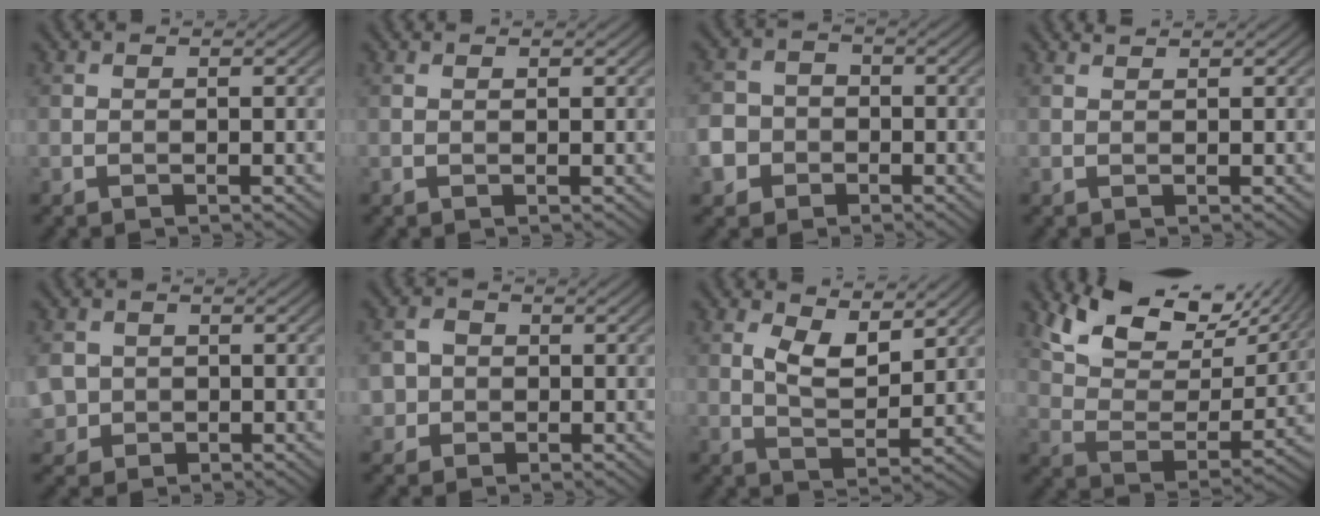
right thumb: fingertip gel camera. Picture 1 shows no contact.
{"total": 0.0}
{"total": 5.5, "force": [-2.5, 4.6, 1.7], "torque": [-0.043, -0.009, -0.063]}
{"total": 0.5, "force": [0.5, -0.1, 0.1], "torque": [-0.006, 0.001, 0.011]}
{"total": 4.1, "force": [-0.4, 3.8, 1.5], "torque": [-0.052, -0.012, -0.012]}
{"total": 2.8, "force": [-0.5, 2.6, 0.7], "torque": [-0.013, 0.000, -0.017]}
{"total": 5.5, "force": [2.7, 2.4, 4.2], "torque": [-0.087, -0.010, 0.051]}
{"total": 13.6, "force": [10.1, 5.3, 7.4], "torque": [-0.148, -0.003, 0.159]}